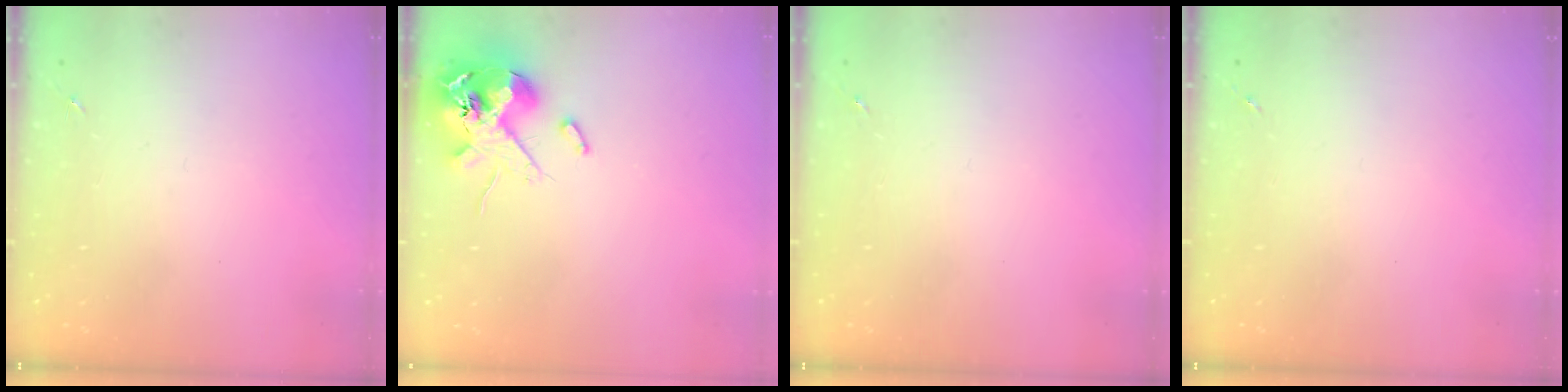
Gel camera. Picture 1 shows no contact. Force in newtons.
{"total": 13.4, "press": 13.2, "slide": 2.3}
{"total": 0.0}
{"total": 0.0}